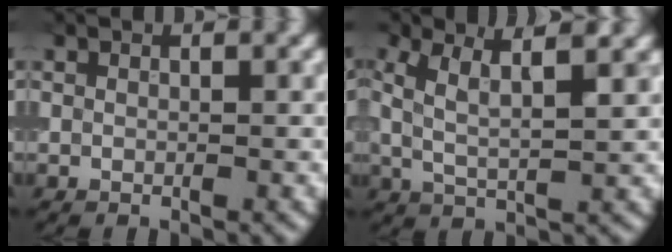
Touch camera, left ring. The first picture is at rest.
{"total": 4.6, "force": [1.8, 1.1, 4.0], "torque": [-0.081, 0.006, 0.031]}